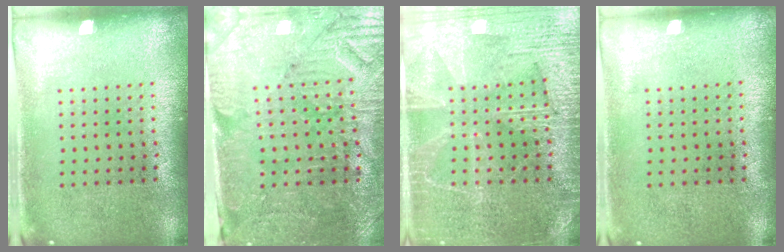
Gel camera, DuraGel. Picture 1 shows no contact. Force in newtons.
{"total": 3.8, "press": 3.5, "slide": 1.3}
{"total": 3.7, "press": 3.6, "slide": 0.7}
{"total": 0.0}